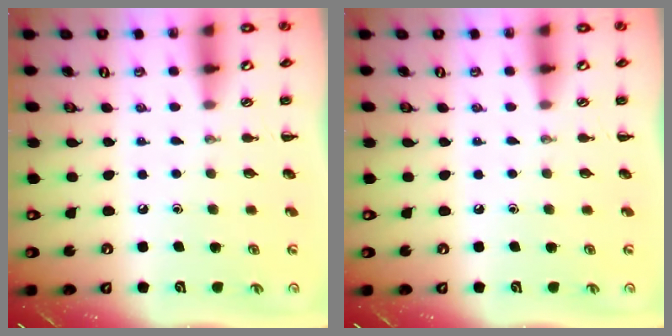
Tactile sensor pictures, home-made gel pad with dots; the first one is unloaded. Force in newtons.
{"total": 0.0}